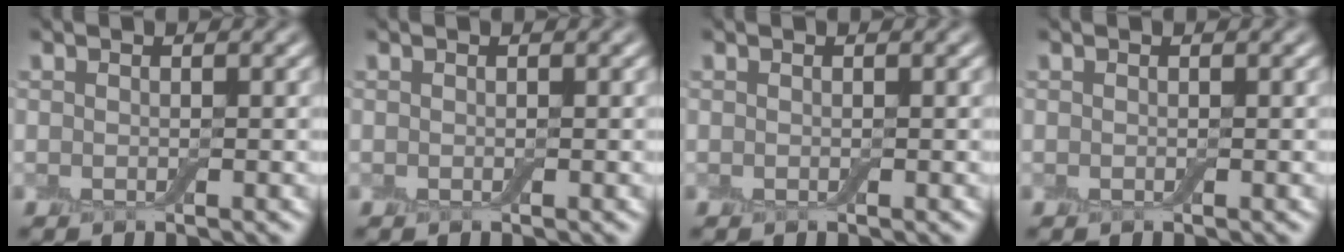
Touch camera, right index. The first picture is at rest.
{"total": 0.0}
{"total": 0.0}
{"total": 0.0}